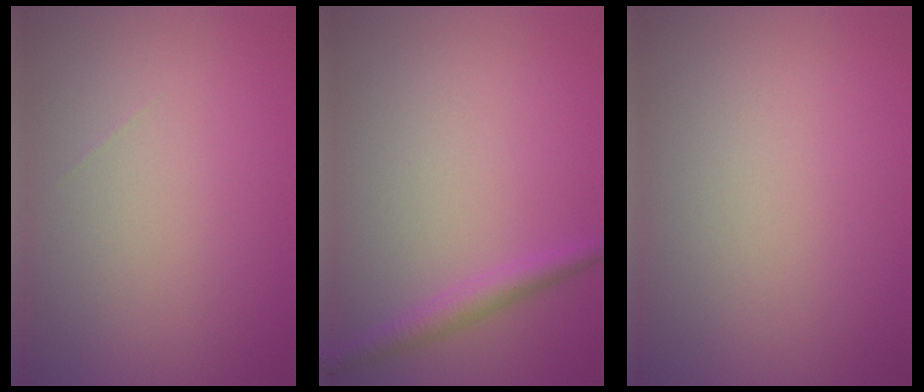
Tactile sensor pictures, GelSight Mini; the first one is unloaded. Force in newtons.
{"total": 2.0, "press": 2.0, "slide": 0.0}
{"total": 0.0}